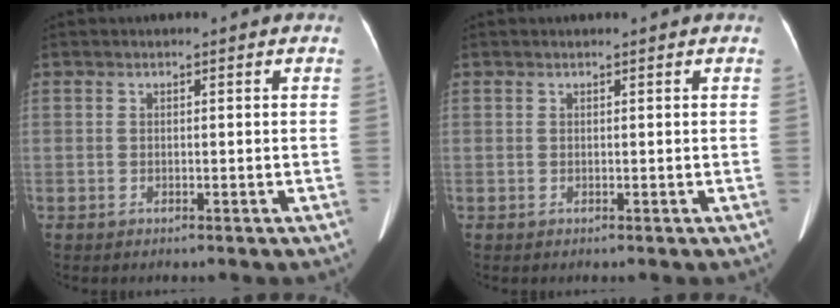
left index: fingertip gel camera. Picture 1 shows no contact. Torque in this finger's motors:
{"motor_torque": [-0.63, 0.44, -0.78, -0.08]}